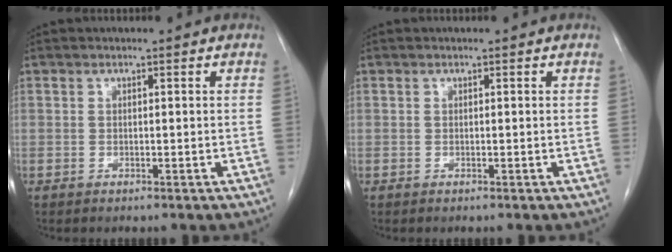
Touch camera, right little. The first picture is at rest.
{"total": 0.0}